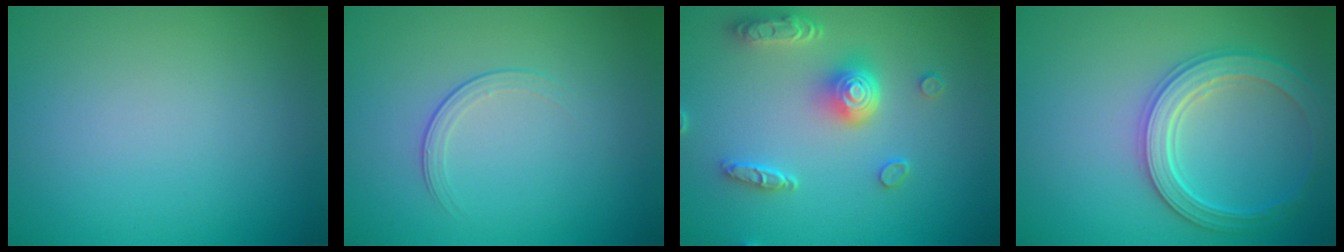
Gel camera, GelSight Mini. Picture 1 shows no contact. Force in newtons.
{"total": 1.5, "press": 0.7, "slide": 1.4}
{"total": 4.9, "press": 4.0, "slide": 2.9}
{"total": 4.1, "press": 4.0, "slide": 1.1}